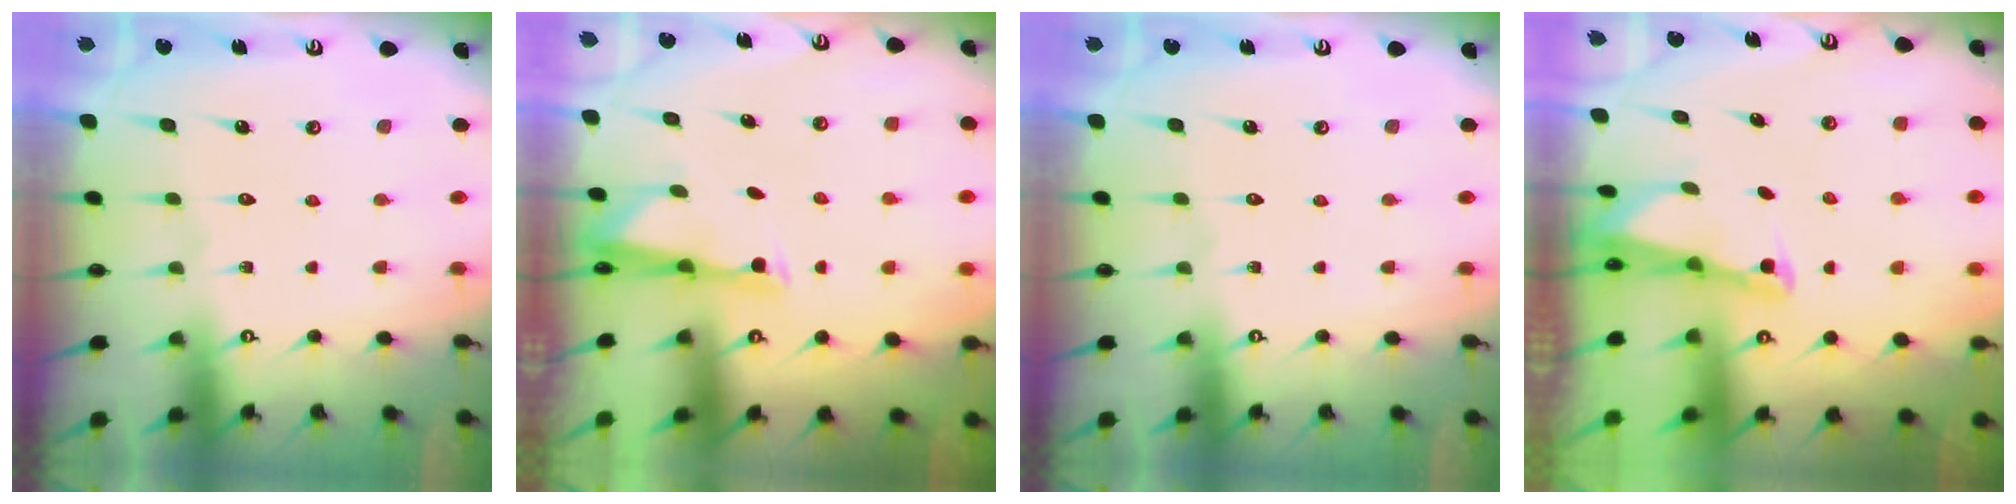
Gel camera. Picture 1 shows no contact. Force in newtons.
{"total": 2.7, "press": 2.7, "slide": 0.5}
{"total": 0.0}
{"total": 1.4, "press": 1.4, "slide": 0.2}